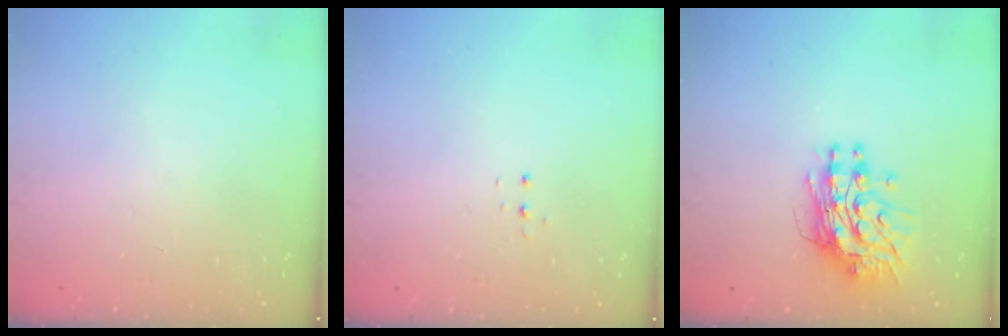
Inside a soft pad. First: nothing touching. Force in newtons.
{"total": 3.3, "press": 3.2, "slide": 0.6}
{"total": 11.4, "press": 11.3, "slide": 1.0}